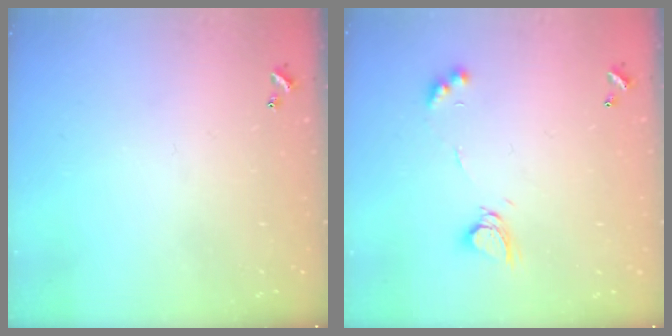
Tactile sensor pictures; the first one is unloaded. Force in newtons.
{"total": 5.4, "press": 5.4, "slide": 0.2}